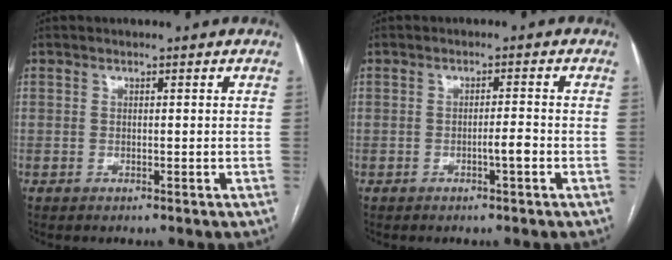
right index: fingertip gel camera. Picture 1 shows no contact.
{"total": 2.2, "force": [-1.0, 0.0, 2.0], "torque": [-0.033, 0.000, -0.017]}